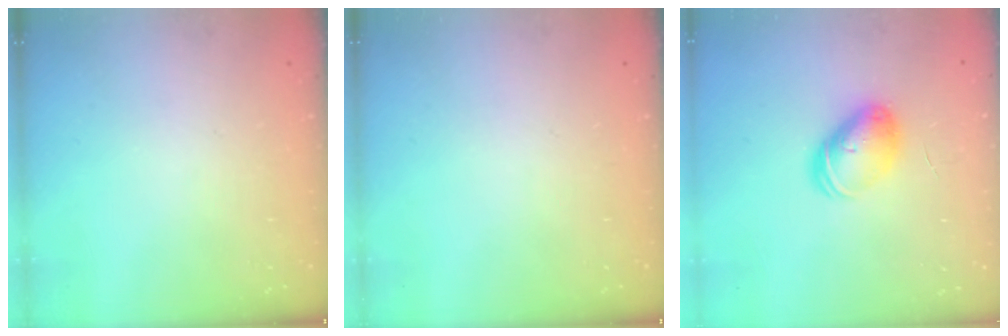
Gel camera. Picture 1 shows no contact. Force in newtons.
{"total": 0.0}
{"total": 8.7, "press": 8.7, "slide": 0.5}